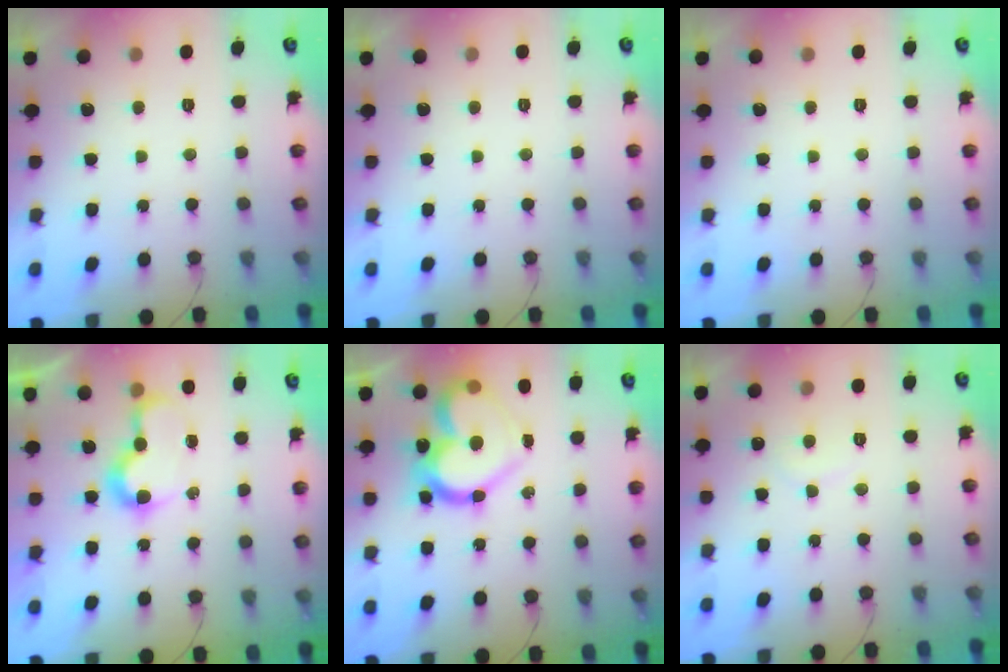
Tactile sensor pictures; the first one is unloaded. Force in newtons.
{"total": 2.0, "press": 2.0, "slide": 0.1}
{"total": 0.0}
{"total": 7.0, "press": 7.0, "slide": 0.1}
{"total": 19.2, "press": 19.1, "slide": 2.1}
{"total": 6.2, "press": 6.1, "slide": 0.4}